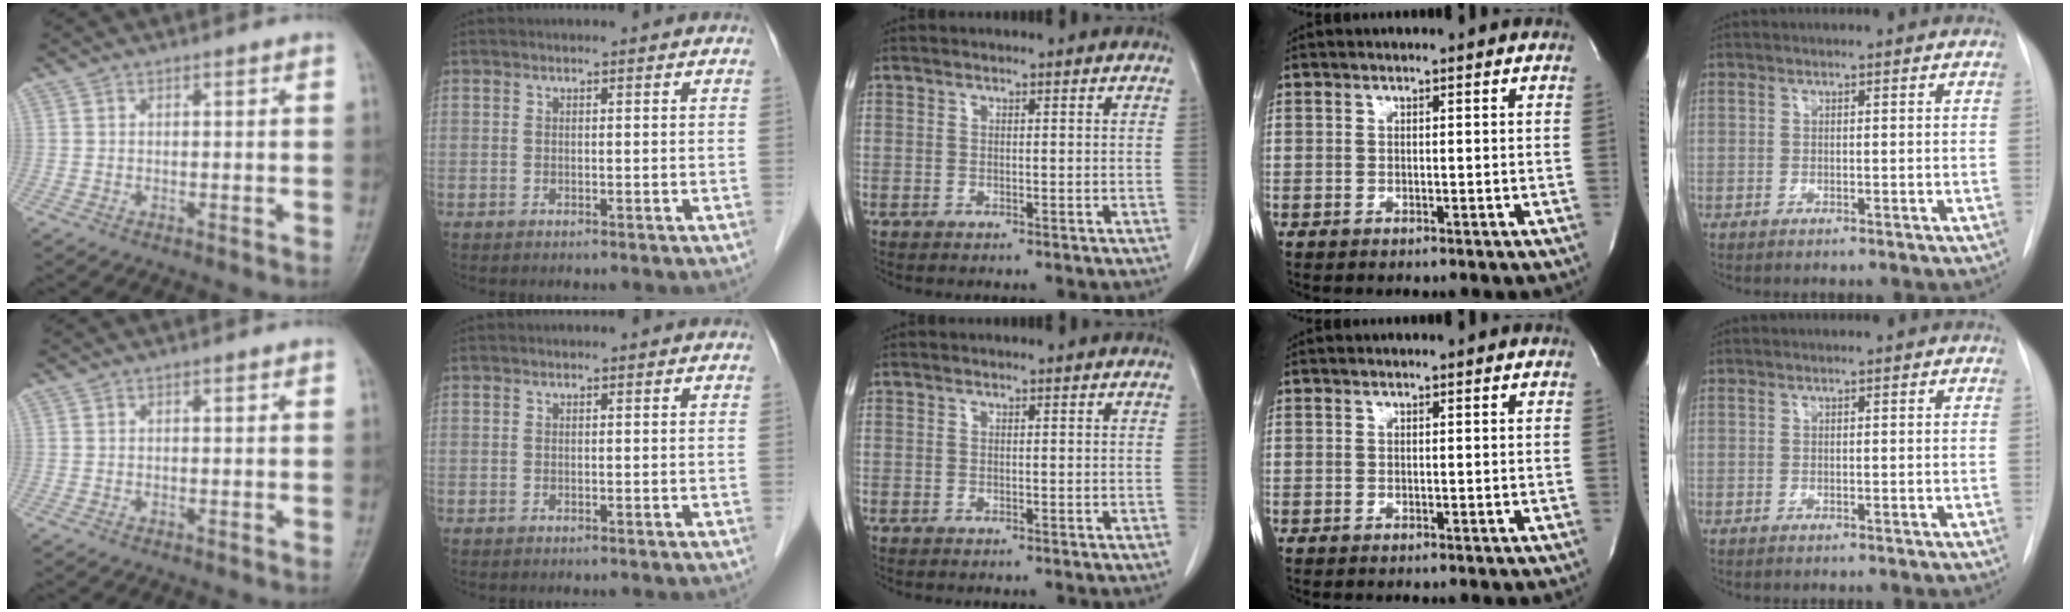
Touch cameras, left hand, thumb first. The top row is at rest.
{}